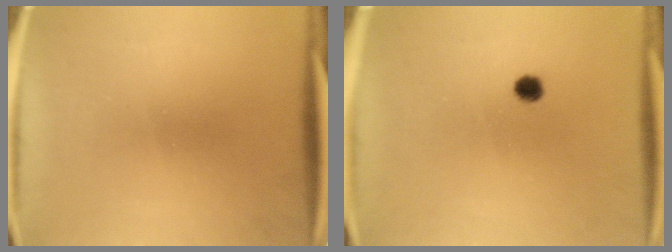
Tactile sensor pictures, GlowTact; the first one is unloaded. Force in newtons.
{"total": 1.4}